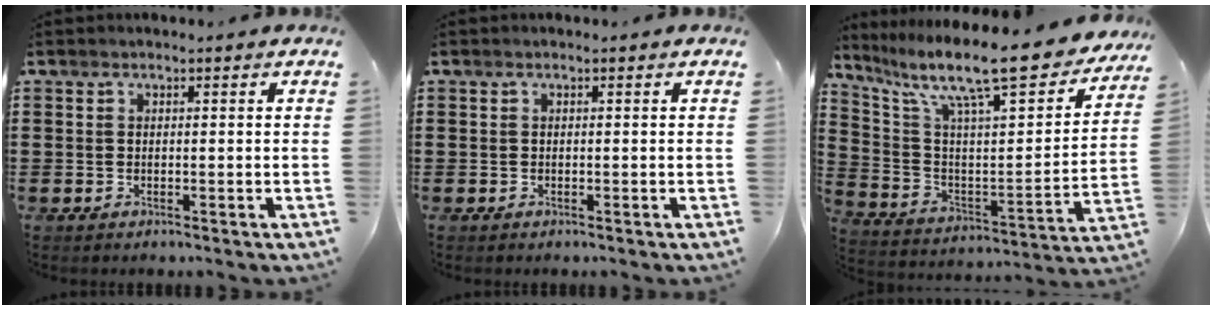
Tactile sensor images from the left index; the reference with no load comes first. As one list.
[{"total": 0.0}, {"total": 13.5, "force": [10.5, 1.9, 8.2], "torque": [-0.174, -0.078, 0.170]}]